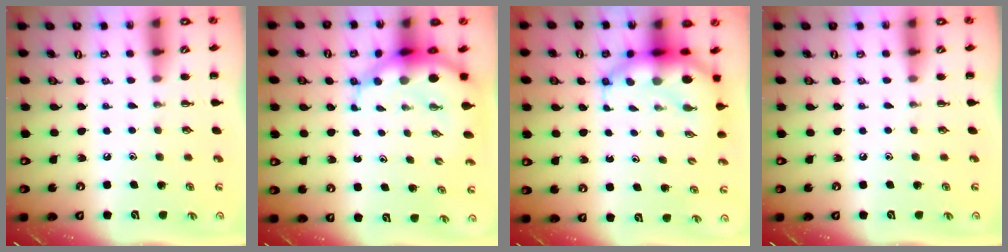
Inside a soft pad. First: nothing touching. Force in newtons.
{"total": 7.4, "press": 7.1, "slide": 2.1}
{"total": 7.7, "press": 7.5, "slide": 1.7}
{"total": 0.0}